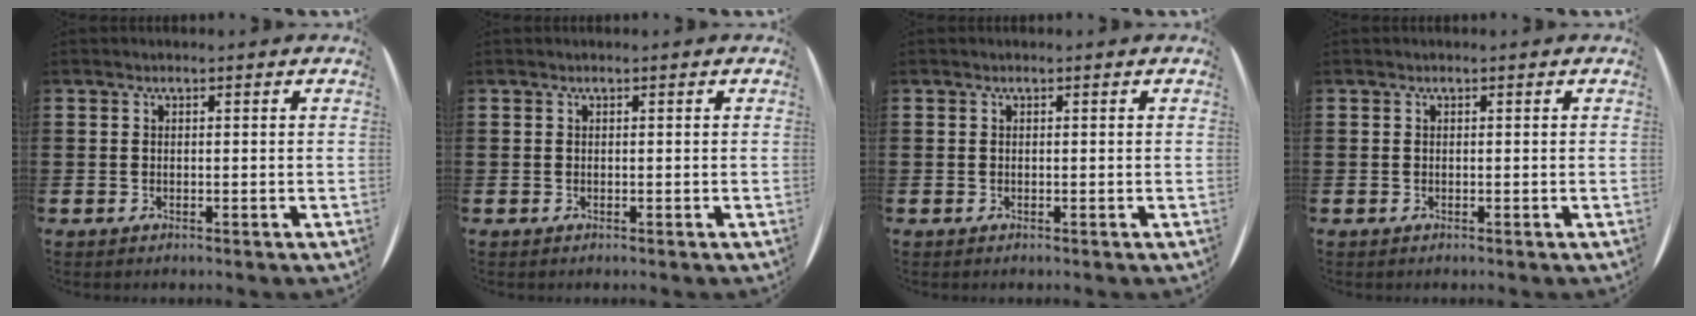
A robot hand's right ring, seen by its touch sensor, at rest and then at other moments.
{"total": 0.0}
{"total": 0.0}
{"total": 0.0}